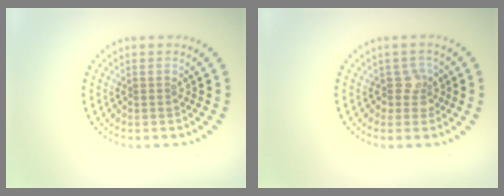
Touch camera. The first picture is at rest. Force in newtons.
{"total": 1.9, "press": 1.5, "slide": 1.2}